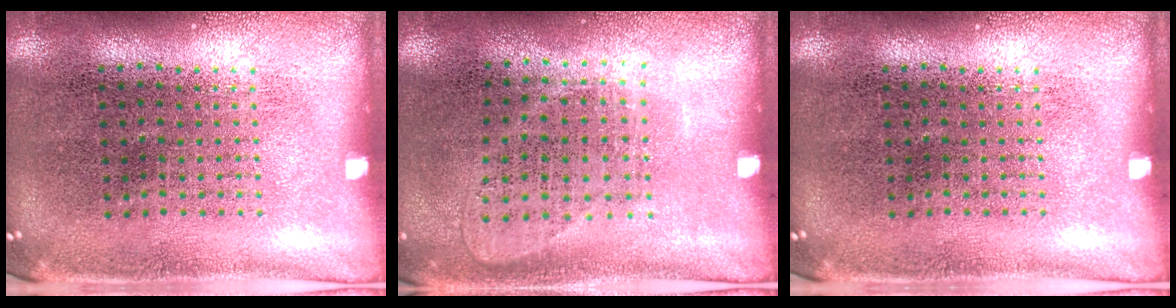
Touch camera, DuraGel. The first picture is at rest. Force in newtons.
{"total": 1.0, "press": 0.8, "slide": 0.5}
{"total": 0.0}